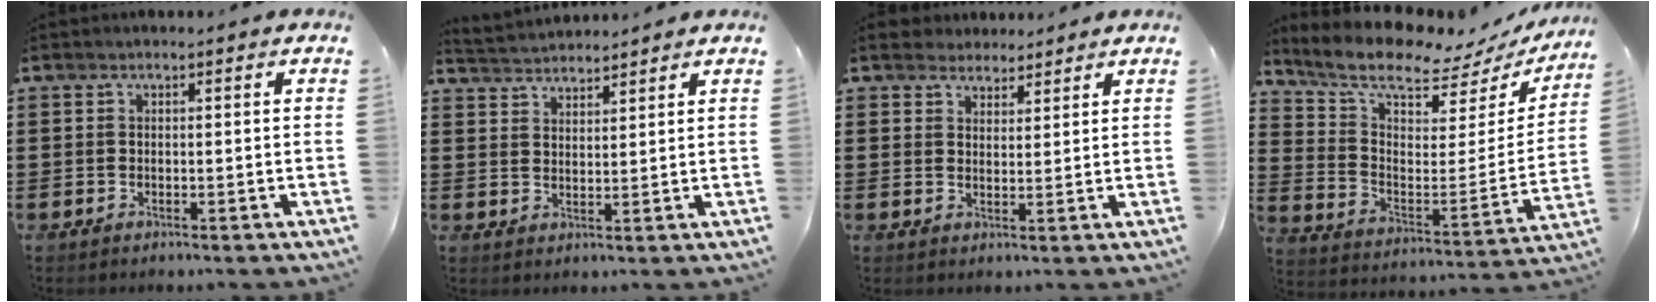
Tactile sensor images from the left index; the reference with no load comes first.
{"total": 2.9, "force": [2.8, 0.3, -0.5], "torque": [-0.002, -0.008, 0.052]}
{"total": 3.3, "force": [2.9, 1.5, -0.2], "torque": [-0.007, 0.003, 0.057]}
{"total": 8.9, "force": [7.8, 2.0, 3.8], "torque": [-0.105, -0.059, 0.130]}